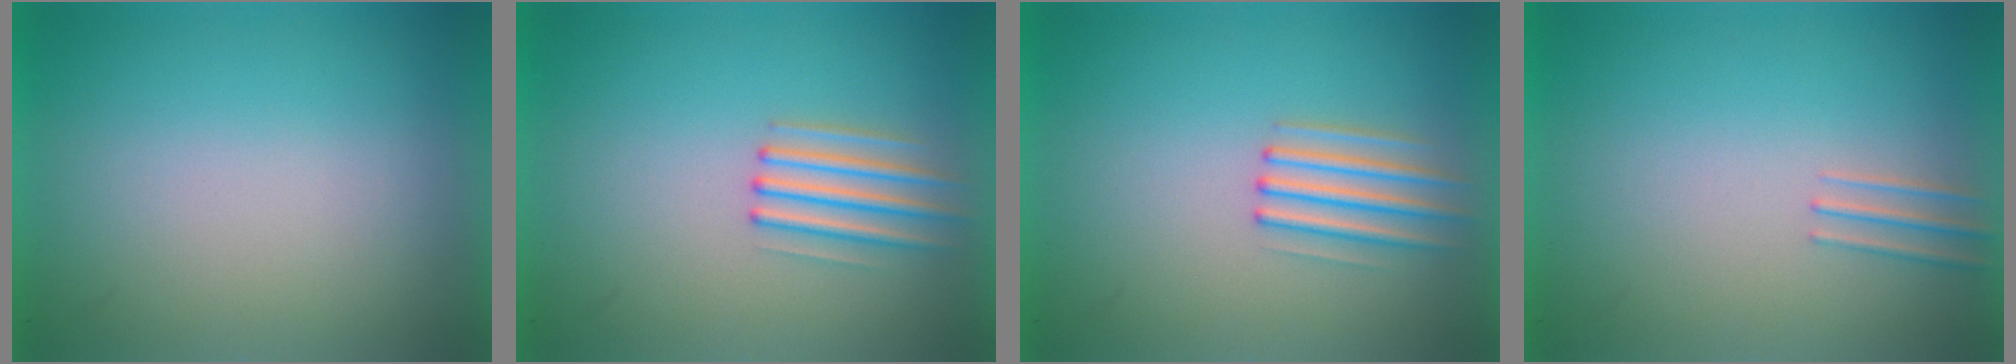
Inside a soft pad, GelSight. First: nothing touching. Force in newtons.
{"total": 2.1}
{"total": 2.2}
{"total": 1.1}